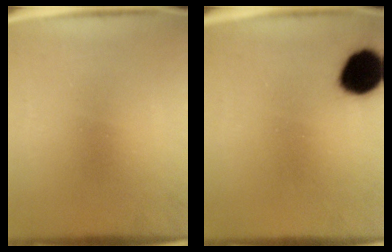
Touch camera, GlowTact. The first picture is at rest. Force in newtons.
{"total": 11.7}